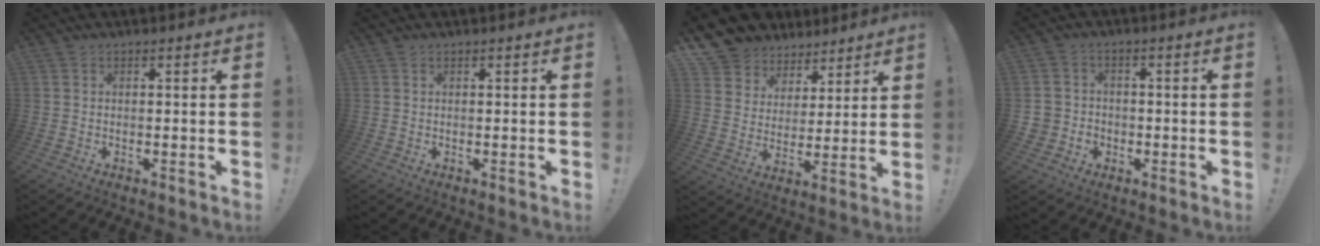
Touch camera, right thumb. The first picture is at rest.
{"total": 0.0}
{"total": 9.9, "force": [6.5, 7.4, 1.5], "torque": [-0.028, -0.060, 0.129]}
{"total": 4.6, "force": [-1.0, 4.3, 1.3], "torque": [-0.028, 0.011, -0.016]}